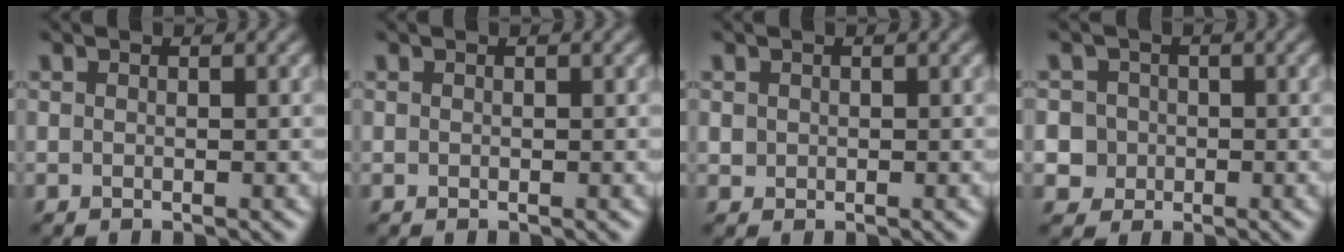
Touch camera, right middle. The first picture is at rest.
{"total": 0.0}
{"total": 0.9, "force": [0.1, 0.9, 0.2], "torque": [0.001, -0.004, 0.002]}
{"total": 6.8, "force": [-1.4, 6.4, 1.7], "torque": [-0.036, 0.006, -0.051]}